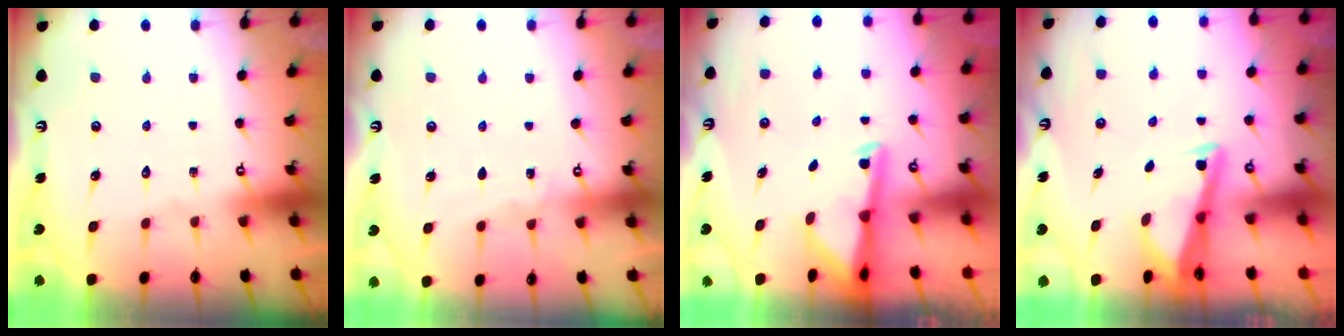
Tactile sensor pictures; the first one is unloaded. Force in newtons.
{"total": 2.8, "press": 2.8, "slide": 0.3}
{"total": 2.7, "press": 2.7, "slide": 0.7}
{"total": 3.1, "press": 3.0, "slide": 0.7}